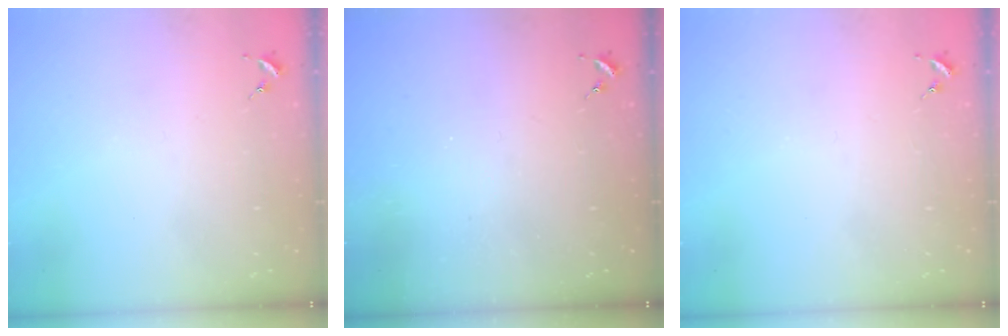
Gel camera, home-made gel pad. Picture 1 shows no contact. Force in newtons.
{"total": 0.0}
{"total": 0.0}